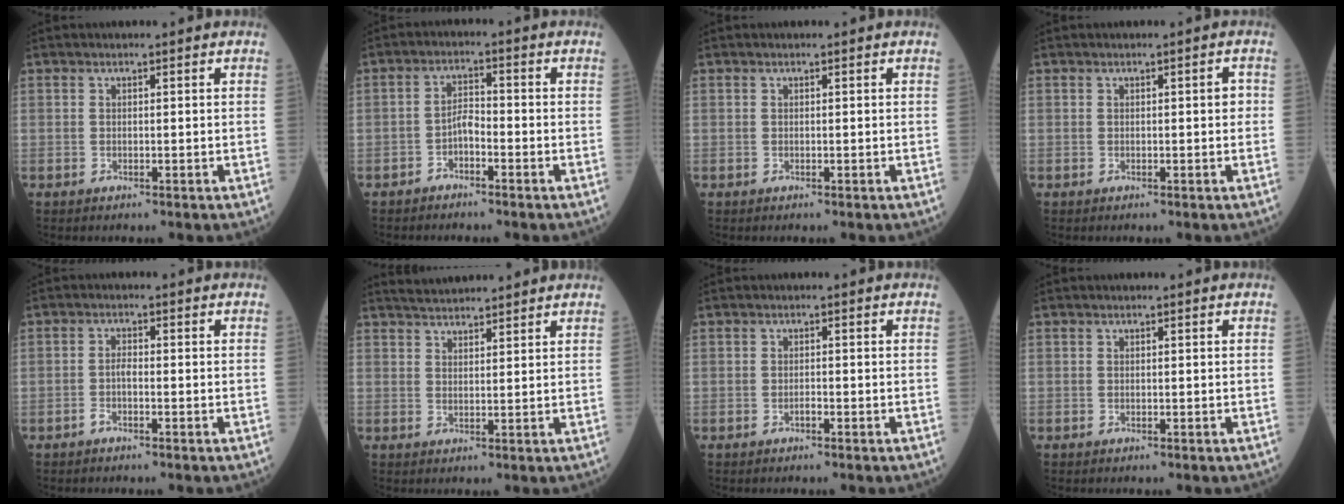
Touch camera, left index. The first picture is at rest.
{"total": 2.7, "force": [-1.8, 1.0, 1.8], "torque": [-0.030, 0.006, -0.036]}
{"total": 0.0}
{"total": 1.2, "force": [0.0, 0.4, 1.1], "torque": [-0.009, 0.003, 0.000]}
{"total": 1.7, "force": [-0.9, 0.4, 1.4], "torque": [-0.027, 0.002, -0.021]}
{"total": 5.5, "force": [5.3, 0.3, 1.5], "torque": [-0.029, 0.034, 0.085]}
{"total": 0.7, "force": [-0.6, 0.1, 0.4], "torque": [-0.006, 0.001, -0.010]}
{"total": 0.0}